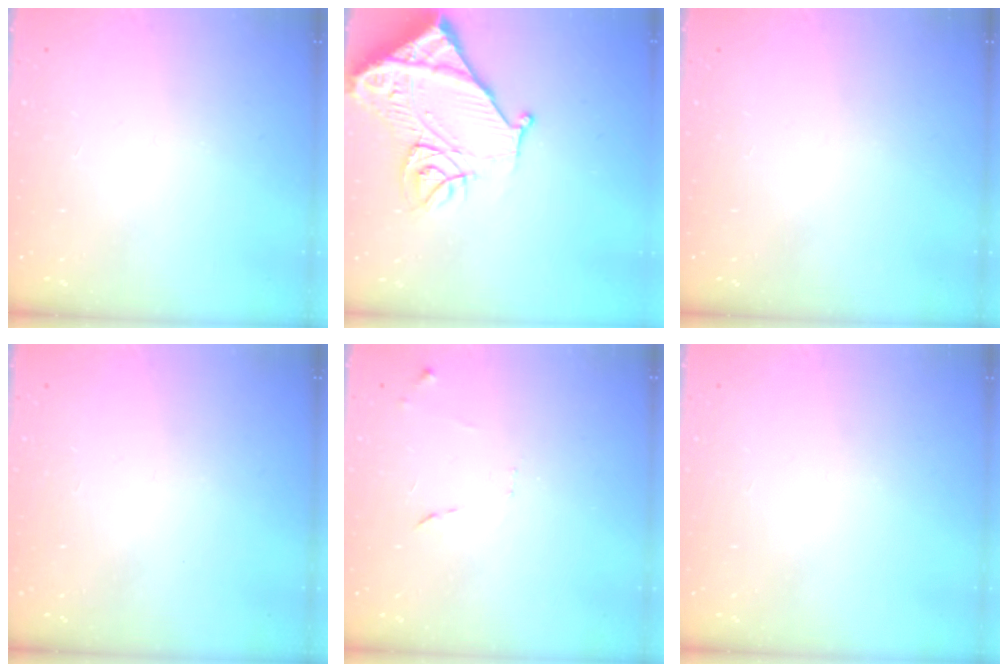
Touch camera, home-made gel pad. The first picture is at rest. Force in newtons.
{"total": 16.9, "press": 16.8, "slide": 2.1}
{"total": 0.0}
{"total": 0.0}
{"total": 7.5, "press": 7.5, "slide": 0.6}
{"total": 0.0}